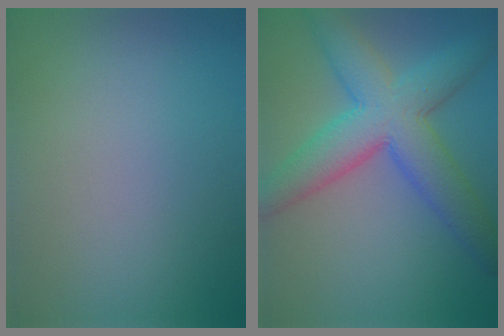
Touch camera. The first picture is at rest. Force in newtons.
{"total": 8.0, "press": 8.0, "slide": 0.2}